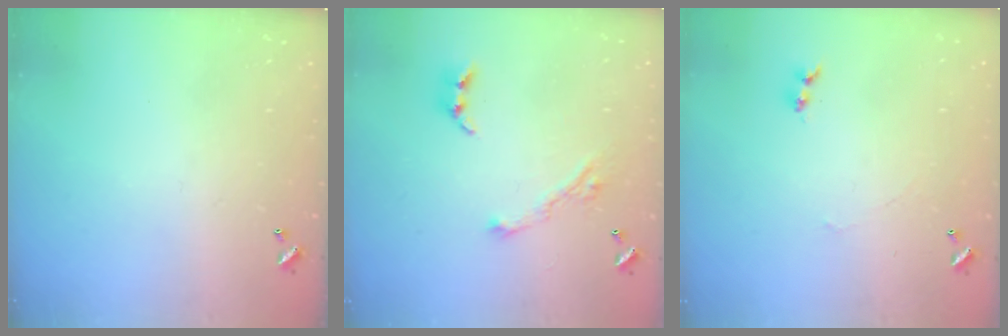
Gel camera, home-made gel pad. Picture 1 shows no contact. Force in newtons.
{"total": 6.8, "press": 6.7, "slide": 1.1}
{"total": 1.2, "press": 1.1, "slide": 0.3}